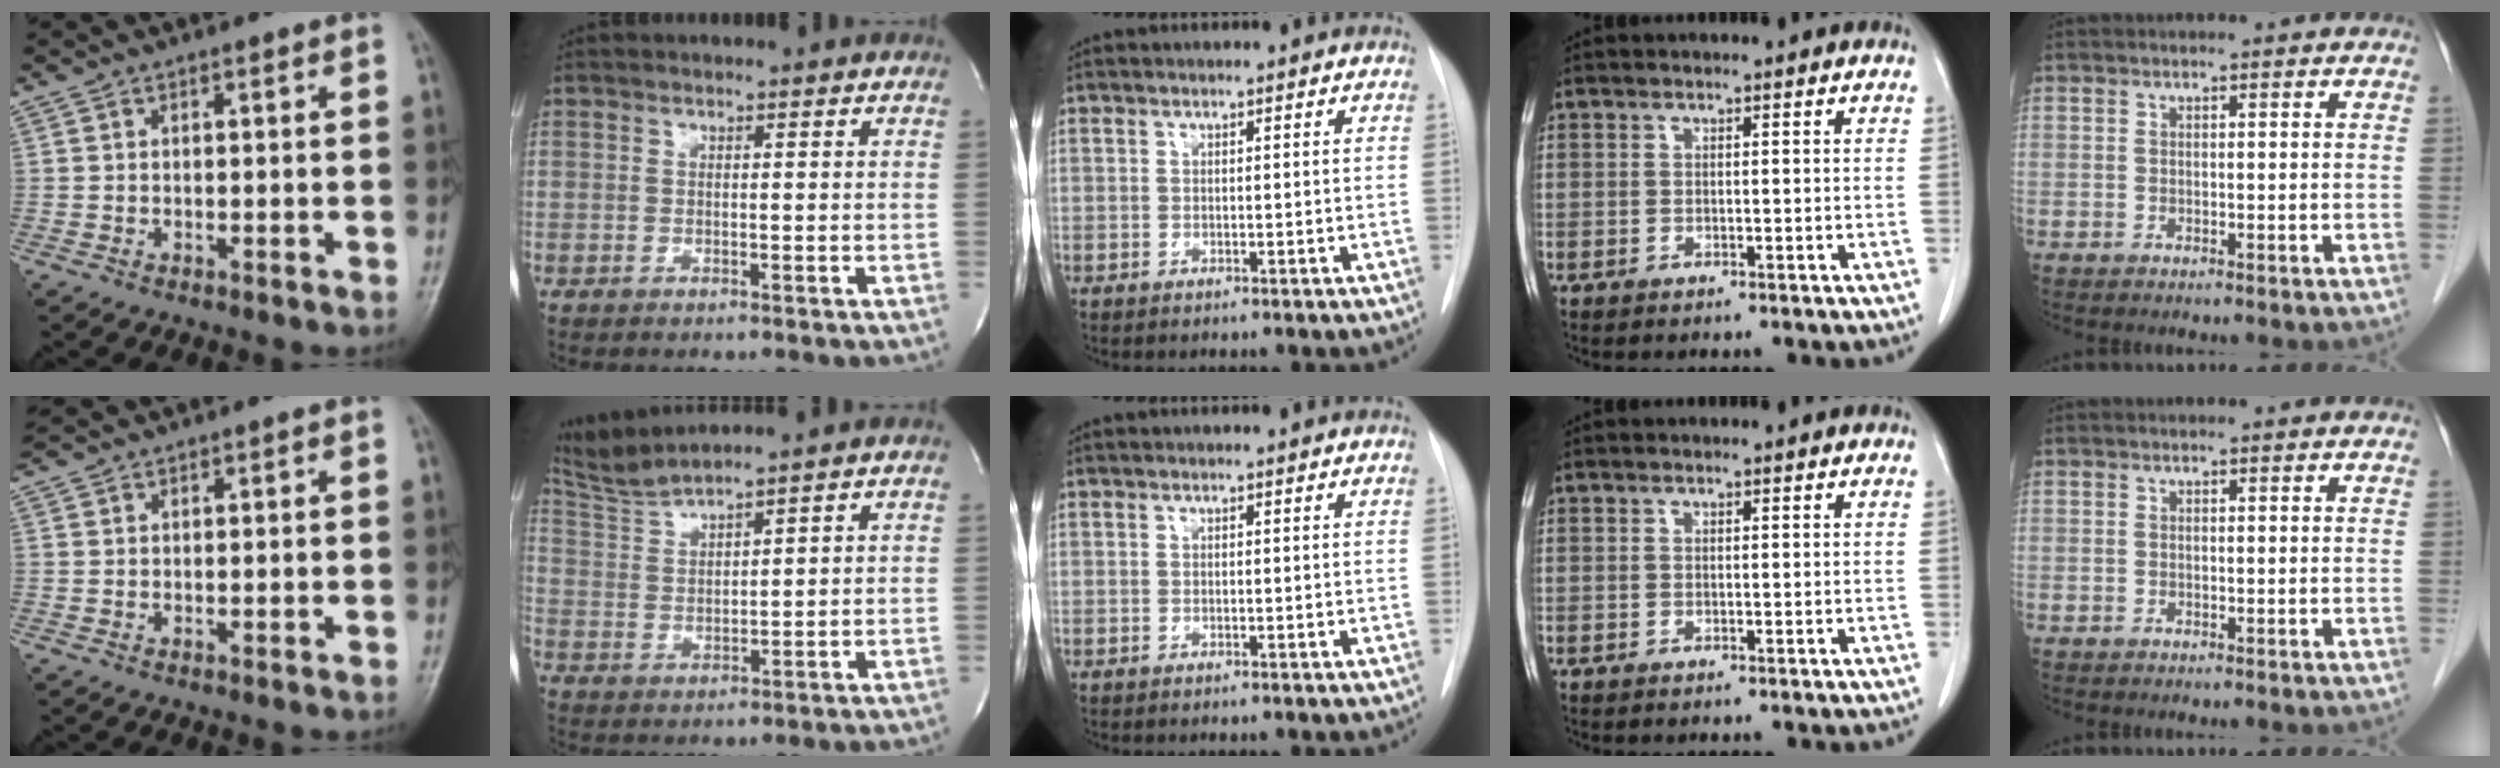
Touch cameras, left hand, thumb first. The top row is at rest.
{"thumb": {"total": 3.1, "force": [3.0, 0.4, 0.8], "torque": [-0.016, 0.018, 0.059]}, "index": {"total": 5.6, "force": [5.3, -1.3, 1.2], "torque": [-0.041, 0.000, 0.117]}}